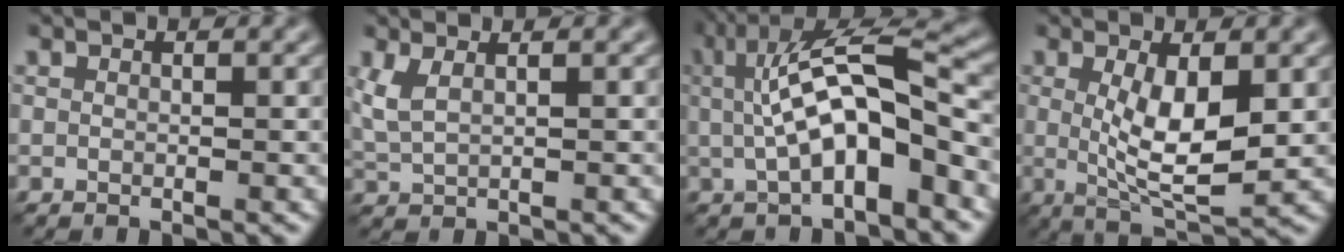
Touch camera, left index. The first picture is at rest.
{"total": 2.4, "force": [1.1, 0.8, 1.9], "torque": [-0.051, 0.002, 0.028]}
{"total": 9.6, "force": [0.5, 3.0, 9.1], "torque": [-0.149, 0.016, 0.003]}
{"total": 5.8, "force": [0.4, 1.7, 5.5], "torque": [-0.105, -0.010, 0.013]}